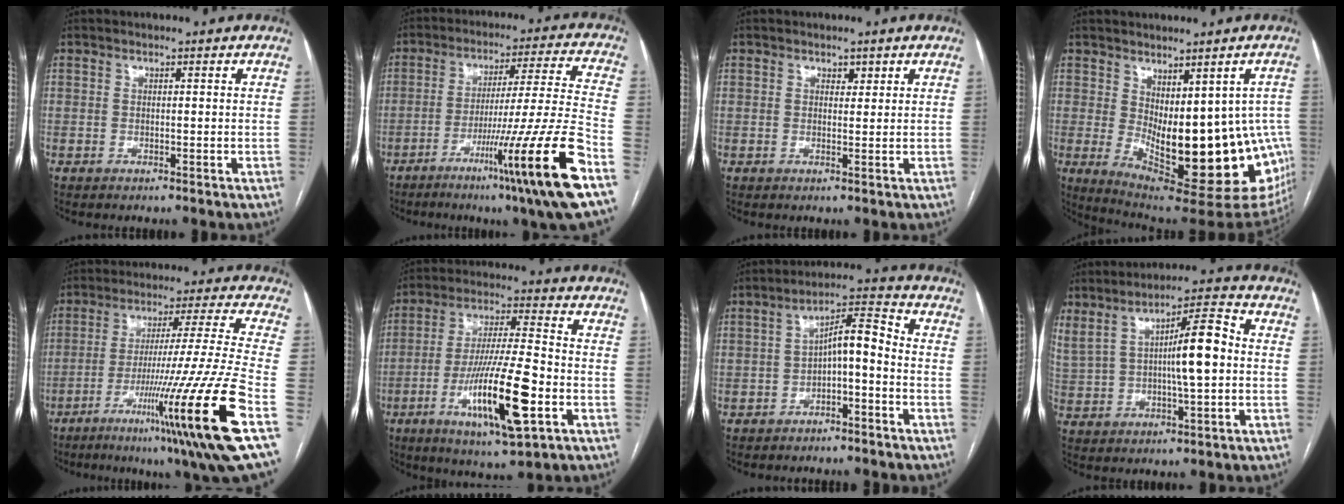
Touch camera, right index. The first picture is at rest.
{"total": 20.0, "force": [-9.9, -2.1, 17.2], "torque": [-0.257, -0.021, -0.155]}
{"total": 1.2, "force": [0.8, 0.7, 0.6], "torque": [-0.009, 0.001, 0.010]}
{"total": 21.0, "force": [-4.0, 8.8, 18.6], "torque": [-0.185, -0.010, -0.030]}
{"total": 23.4, "force": [-9.5, -1.7, 21.3], "torque": [-0.301, -0.027, -0.154]}
{"total": 16.2, "force": [-5.5, 1.9, 15.2], "torque": [-0.284, -0.016, -0.090]}
{"total": 6.6, "force": [-1.7, 1.9, 6.1], "torque": [-0.104, 0.032, -0.028]}
{"total": 11.4, "force": [2.3, 2.9, 10.7], "torque": [-0.203, 0.025, 0.042]}